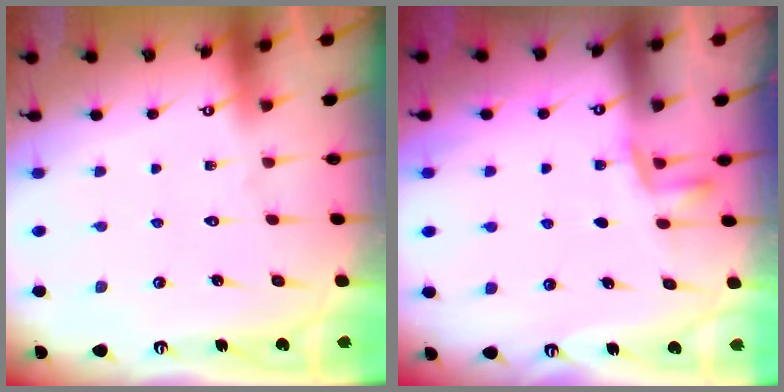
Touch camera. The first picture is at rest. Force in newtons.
{"total": 3.6, "press": 3.6, "slide": 0.7}